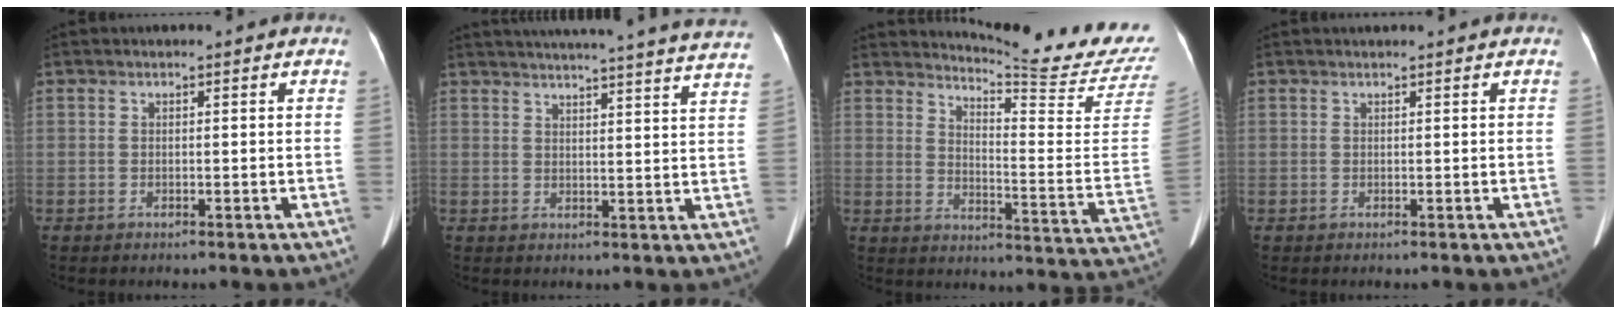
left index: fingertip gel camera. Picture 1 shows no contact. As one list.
[{"total": 28.7, "force": [26.9, 0.4, 10.0], "torque": [-0.153, -0.052, 0.318]}, {"total": 17.6, "force": [17.0, -2.3, 3.8], "torque": [-0.070, -0.148, 0.203]}, {"total": 0.9, "force": [0.9, -0.1, 0.3], "torque": [-0.006, 0.015, 0.019]}]